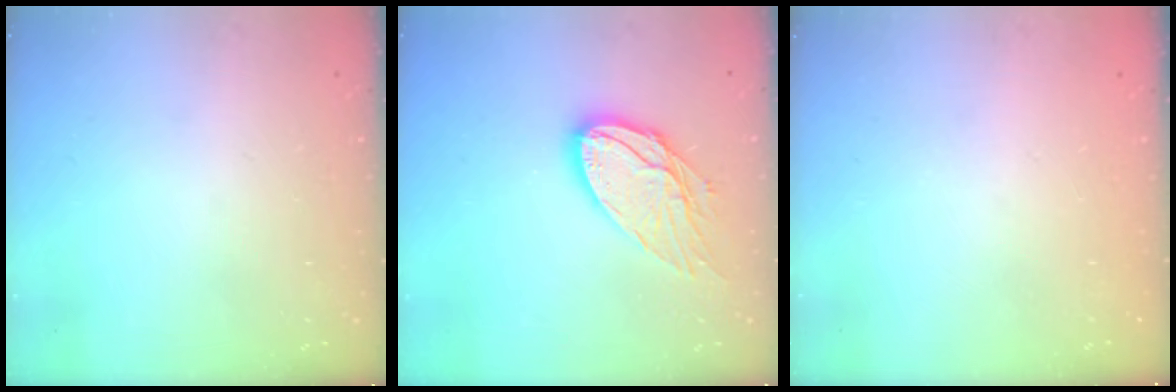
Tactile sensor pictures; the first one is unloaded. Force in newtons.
{"total": 14.2, "press": 14.1, "slide": 1.1}
{"total": 0.0}